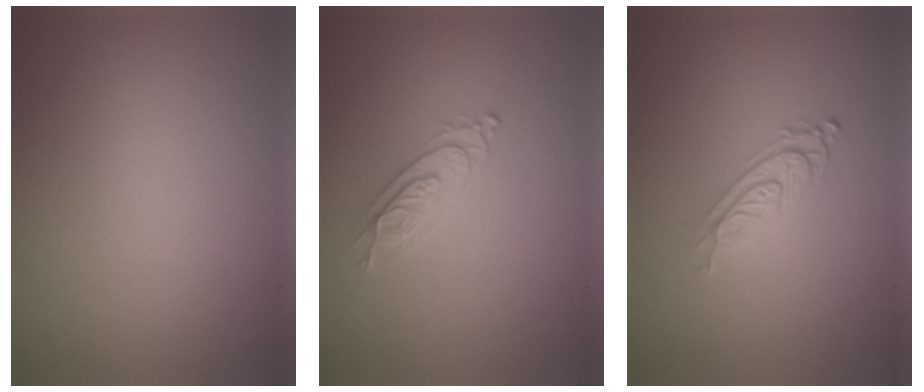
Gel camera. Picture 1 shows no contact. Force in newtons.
{"total": 2.2, "press": 2.0, "slide": 0.7}
{"total": 2.9, "press": 2.0, "slide": 2.0}